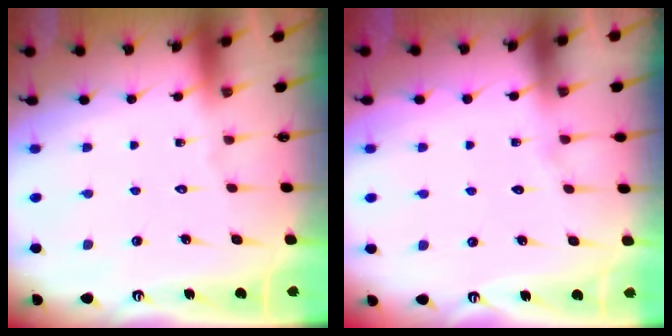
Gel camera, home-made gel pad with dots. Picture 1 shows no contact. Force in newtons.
{"total": 5.3, "press": 5.3, "slide": 0.5}